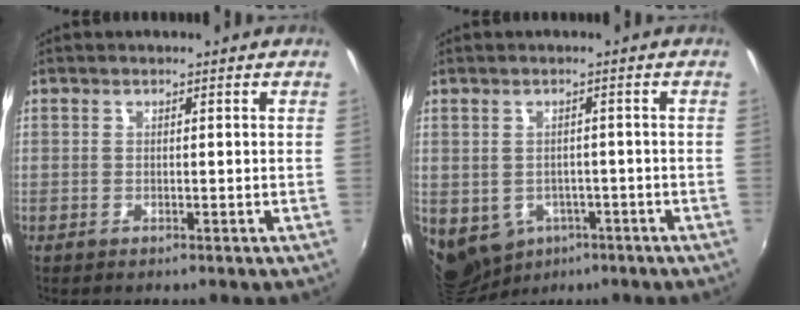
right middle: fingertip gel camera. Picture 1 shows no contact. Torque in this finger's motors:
{"motor_torque": [-0.12, -0.15, 0.00, 0.00]}